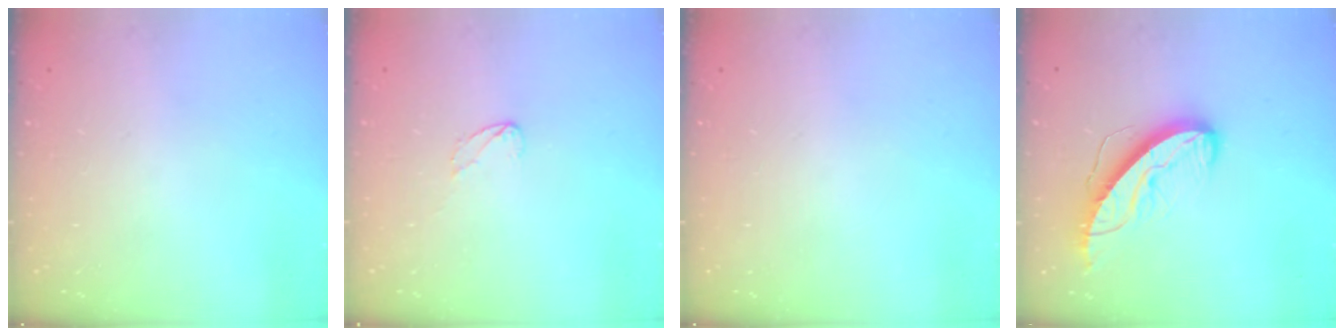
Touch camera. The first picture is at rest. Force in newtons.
{"total": 3.4, "press": 3.4, "slide": 0.2}
{"total": 0.0}
{"total": 11.3, "press": 11.2, "slide": 0.8}